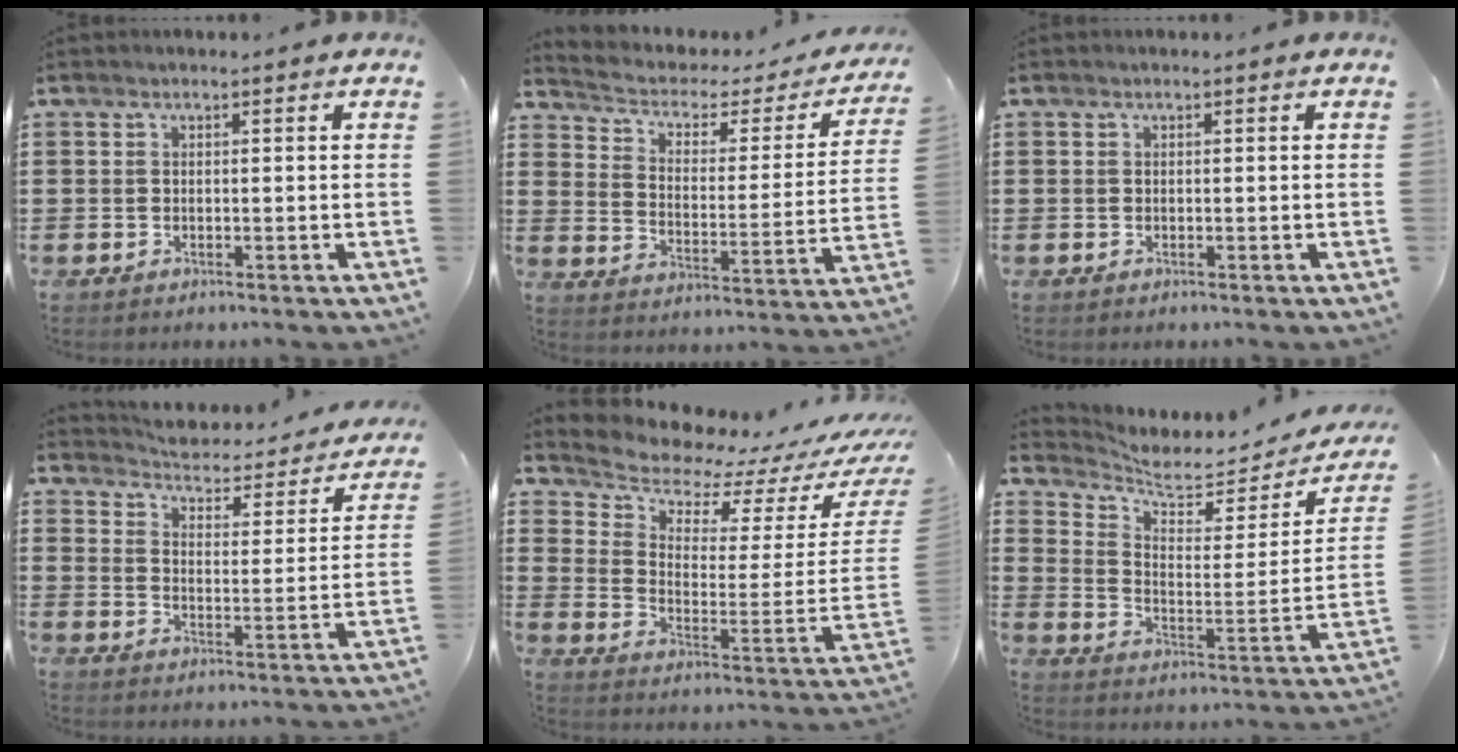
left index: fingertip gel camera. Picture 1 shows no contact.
{"total": 2.9, "force": [1.5, 2.0, 1.5], "torque": [-0.046, -0.013, 0.015]}
{"total": 0.0}
{"total": 3.1, "force": [3.0, 0.2, 0.4], "torque": [-0.030, -0.032, 0.043]}
{"total": 7.1, "force": [6.9, 1.4, 0.7], "torque": [-0.047, -0.074, 0.115]}
{"total": 5.1, "force": [4.6, 1.4, 1.6], "torque": [-0.059, -0.037, 0.076]}